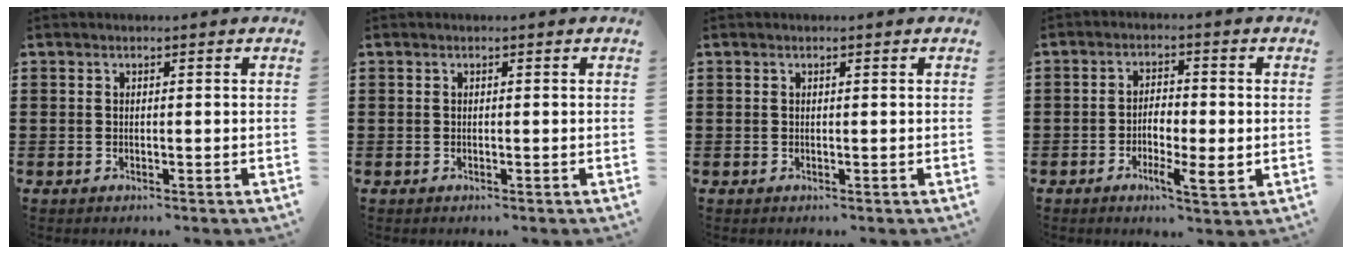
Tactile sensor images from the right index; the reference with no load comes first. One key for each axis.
{"total": 0.0}
{"total": 0.0}
{"total": 4.9, "fx": -1.4, "fy": 2.0, "fz": 4.3, "tx": -0.066, "ty": 0.004, "tz": -0.027}